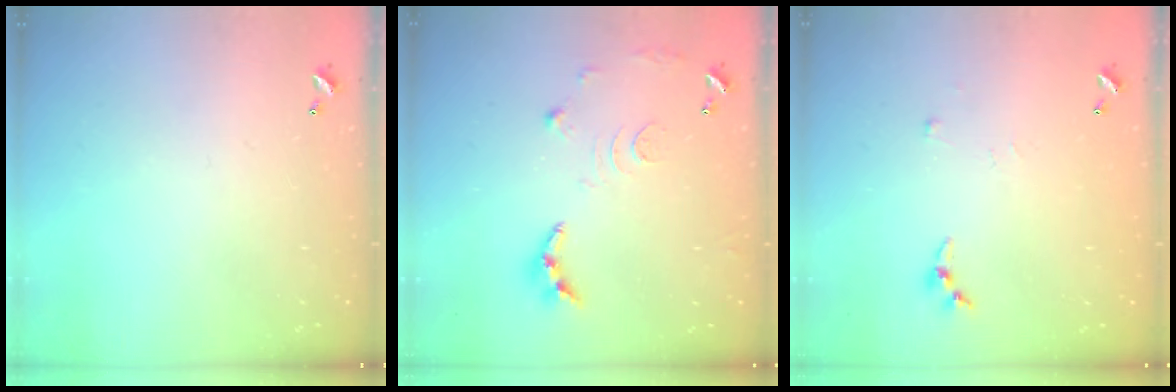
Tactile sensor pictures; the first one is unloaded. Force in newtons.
{"total": 11.1, "press": 11.0, "slide": 1.0}
{"total": 3.7, "press": 3.6, "slide": 0.6}